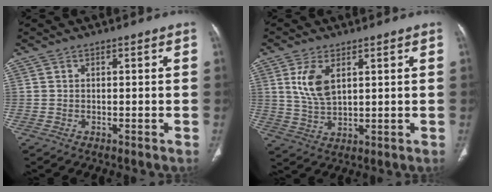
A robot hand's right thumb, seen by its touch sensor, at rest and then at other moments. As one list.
[{"total": 7.0, "force": [2.6, 3.5, 5.5], "torque": [-0.111, -0.011, 0.062]}]